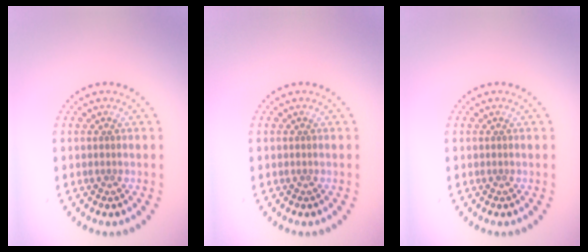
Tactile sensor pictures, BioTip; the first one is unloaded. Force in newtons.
{"total": 0.0}
{"total": 0.0}